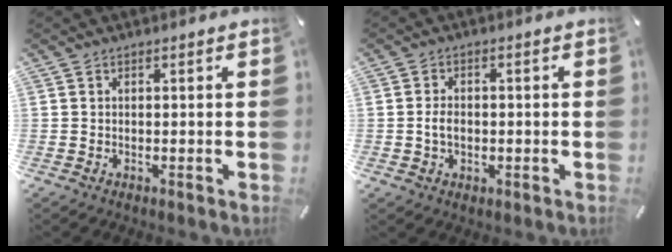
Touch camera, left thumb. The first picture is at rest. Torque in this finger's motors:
{"motor_torque": [0.03, 0.05, 0.14, 0.01, 0.10]}